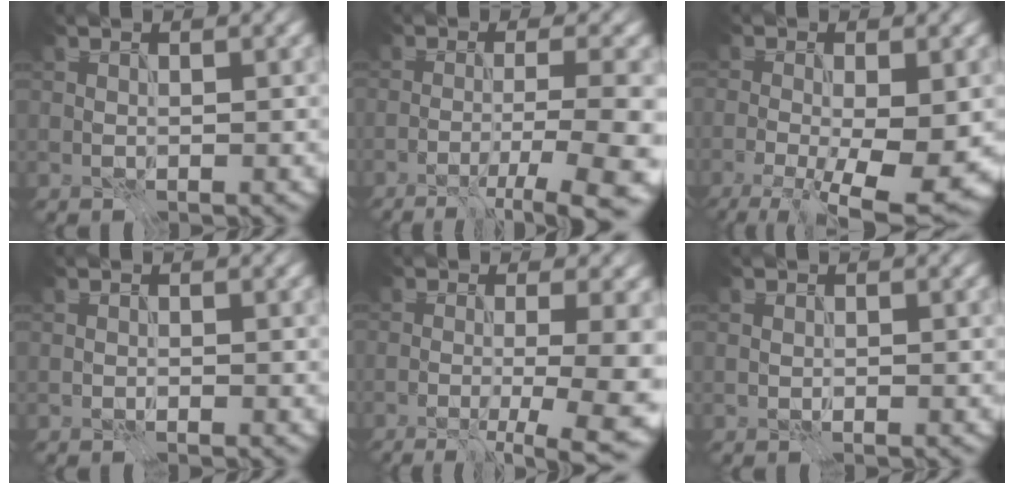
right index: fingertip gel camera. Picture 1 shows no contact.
{"total": 9.2, "force": [-3.0, 2.5, 8.3], "torque": [-0.074, -0.009, -0.032]}
{"total": 8.5, "force": [-2.3, 2.3, 7.9], "torque": [-0.108, -0.014, -0.033]}
{"total": 0.0}
{"total": 10.0, "force": [-1.9, 3.1, 9.3], "torque": [-0.066, 0.000, -0.021]}
{"total": 0.0}